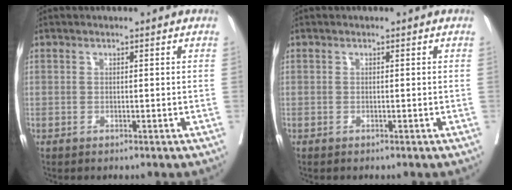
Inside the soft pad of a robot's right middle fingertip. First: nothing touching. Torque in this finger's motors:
{"motor_torque": [0.23, -0.74, -0.01, -0.01]}